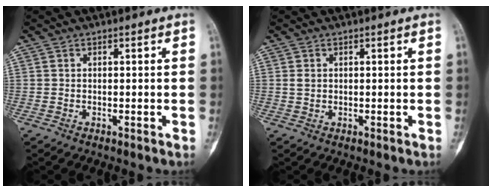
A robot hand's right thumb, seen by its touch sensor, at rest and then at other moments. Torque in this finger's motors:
{"motor_torque": [0.26, 0.07, 0.39, -0.23, 0.04]}